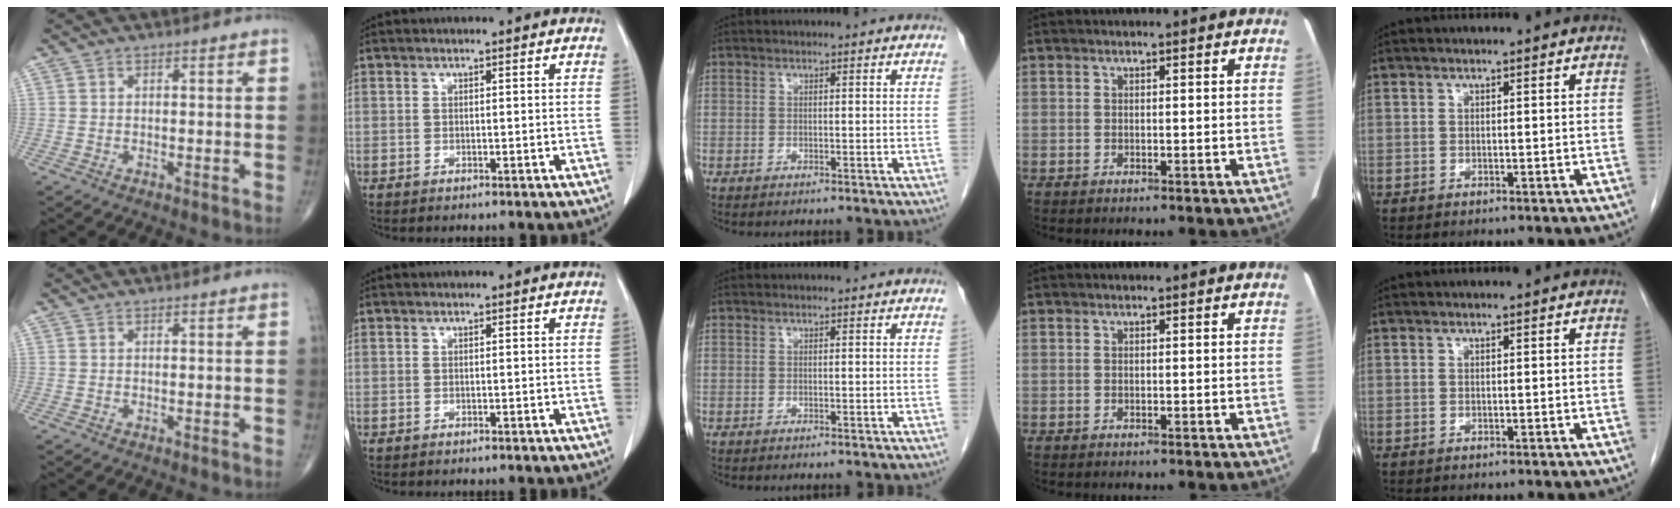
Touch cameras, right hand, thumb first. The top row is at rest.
{}